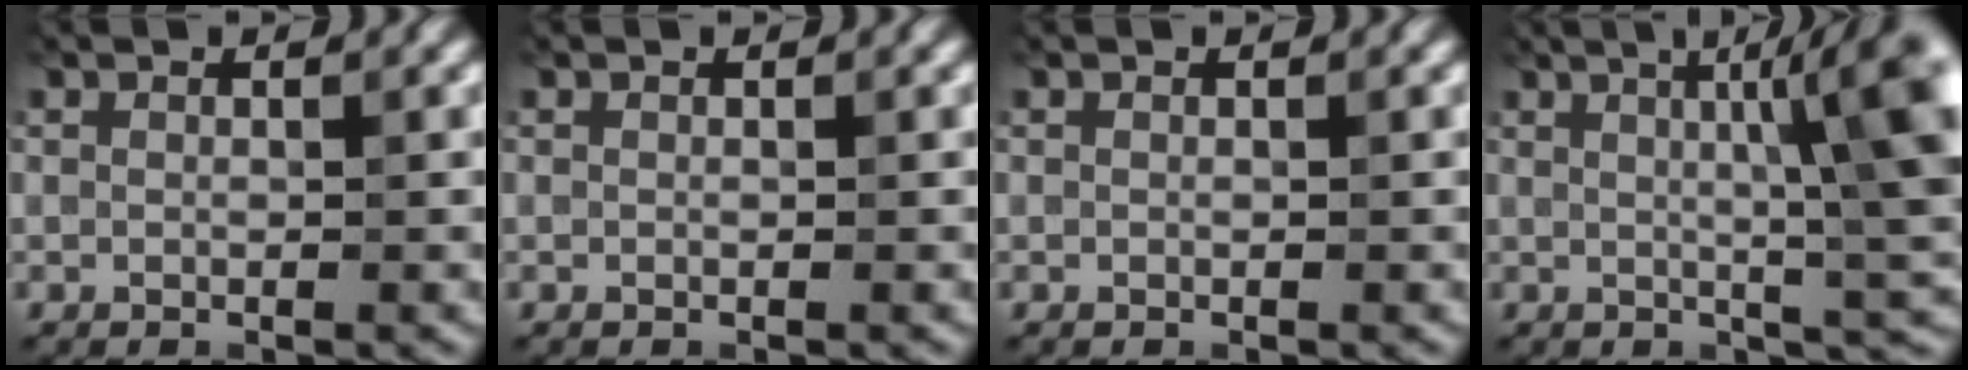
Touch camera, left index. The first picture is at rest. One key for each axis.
{"total": 0.0}
{"total": 0.0}
{"total": 9.3, "fx": 1.6, "fy": 1.8, "fz": 9.0, "tx": -0.105, "ty": 0.019, "tz": 0.026}